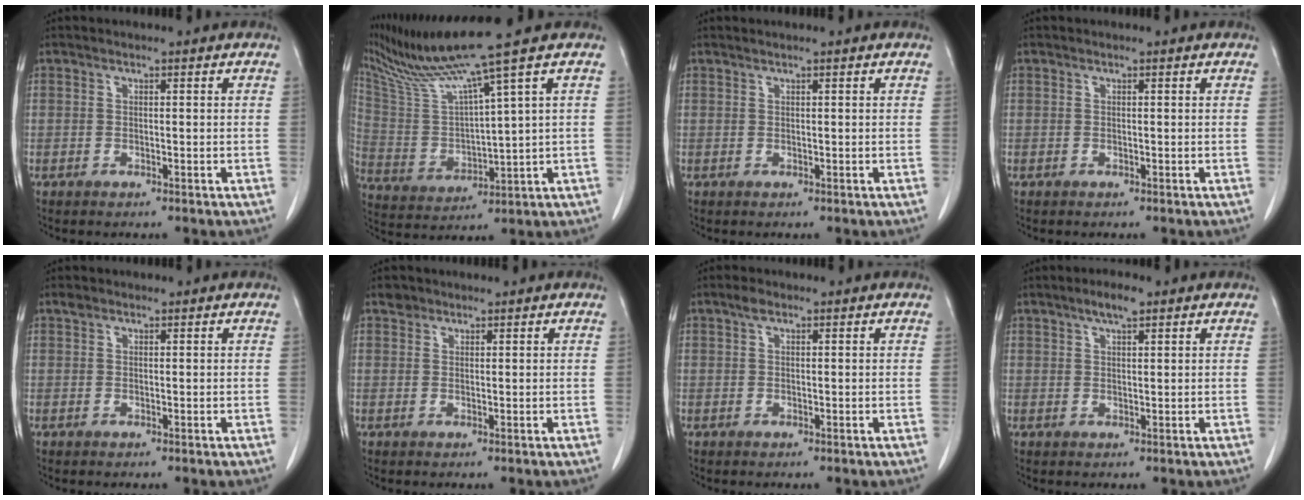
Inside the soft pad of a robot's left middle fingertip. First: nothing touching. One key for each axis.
{"total": 12.0, "fx": 9.6, "fy": -3.0, "fz": 6.6, "tx": -0.133, "ty": -0.013, "tz": 0.190}
{"total": 0.5, "fx": 0.5, "fy": -0.1, "fz": 0.3, "tx": -0.010, "ty": 0.003, "tz": 0.015}
{"total": 0.0}
{"total": 0.8, "fx": 0.6, "fy": 0.4, "fz": 0.2, "tx": -0.010, "ty": 0.009, "tz": 0.011}
{"total": 1.2, "fx": 0.9, "fy": 0.8, "fz": 0.0, "tx": 0.002, "ty": 0.005, "tz": 0.013}
{"total": 1.2, "fx": 0.7, "fy": 0.6, "fz": 0.7, "tx": -0.016, "ty": 0.009, "tz": 0.012}
{"total": 3.0, "fx": 2.1, "fy": 0.7, "fz": 2.1, "tx": -0.041, "ty": 0.004, "tz": 0.035}